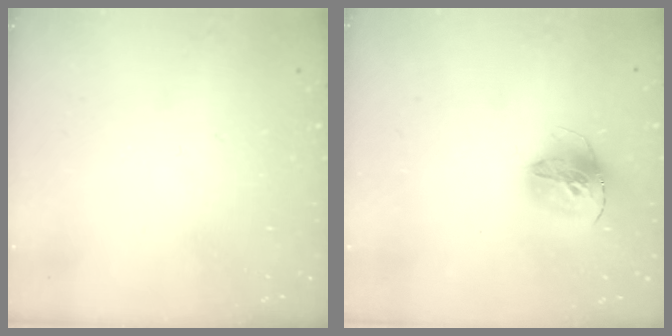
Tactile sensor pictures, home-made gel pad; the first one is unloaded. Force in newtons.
{"total": 15.1, "press": 15.0, "slide": 1.5}